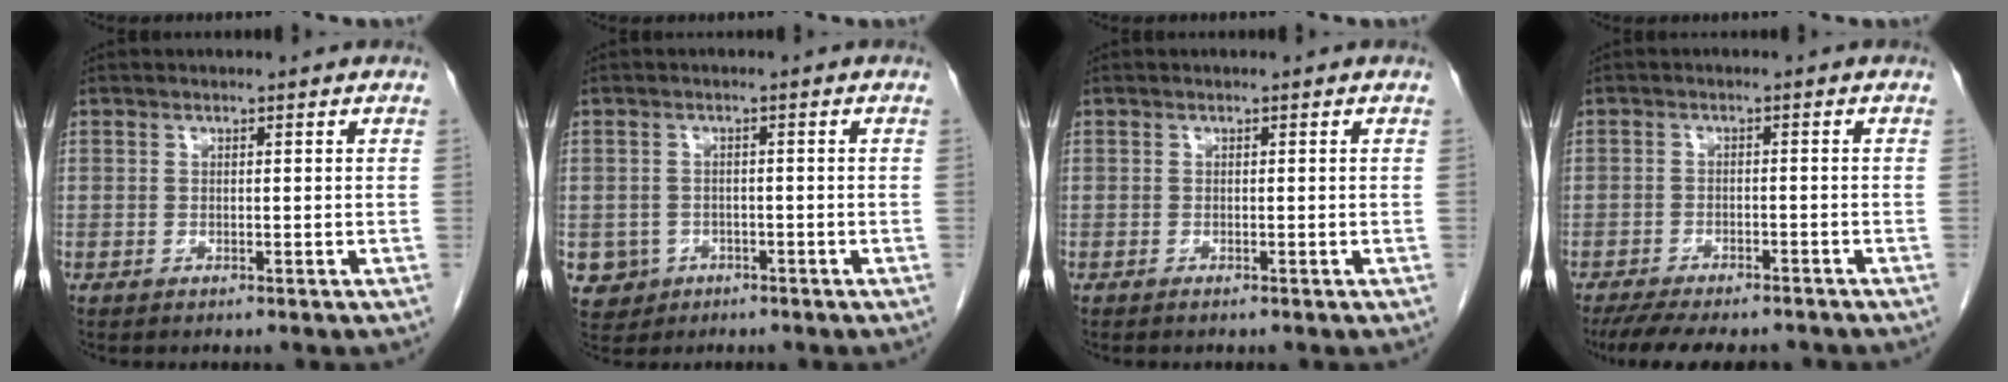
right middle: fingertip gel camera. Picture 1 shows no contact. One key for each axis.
{"total": 4.1, "fx": -1.7, "fy": 3.8, "fz": 0.3, "tx": -0.006, "ty": 0.008, "tz": -0.023}
{"total": 0.0}
{"total": 11.8, "fx": -10.0, "fy": 3.6, "fz": 5.1, "tx": -0.086, "ty": -0.006, "tz": -0.140}